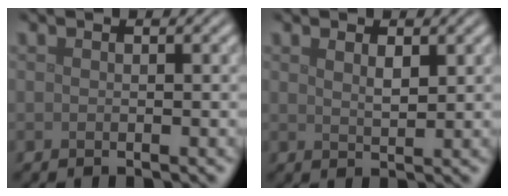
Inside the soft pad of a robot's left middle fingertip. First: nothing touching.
{"total": 1.3, "force": [0.9, 0.4, 0.9], "torque": [-0.017, -0.003, 0.017]}